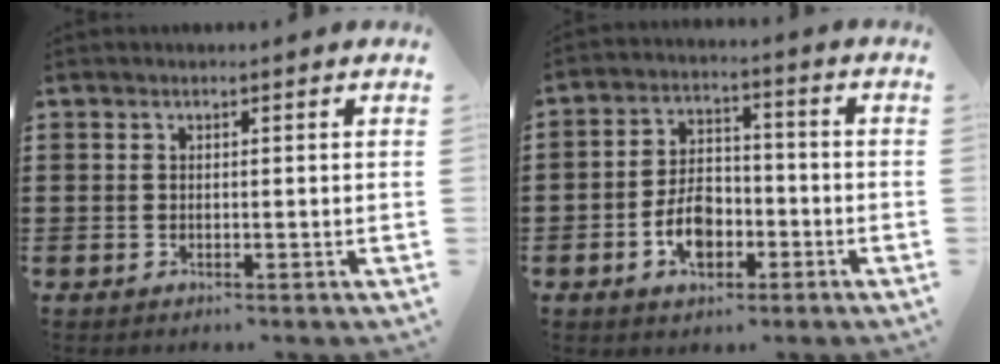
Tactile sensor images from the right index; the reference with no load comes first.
{"total": 6.7, "force": [-2.6, 4.2, 4.5], "torque": [-0.082, 0.006, -0.049]}